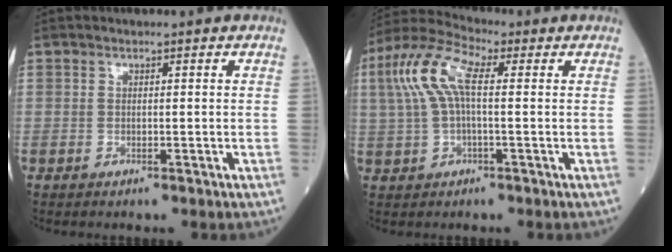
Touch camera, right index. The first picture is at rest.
{"total": 9.3, "force": [1.8, 3.2, 8.6], "torque": [-0.199, 0.036, 0.031]}